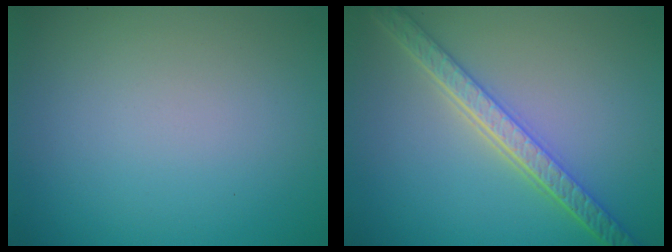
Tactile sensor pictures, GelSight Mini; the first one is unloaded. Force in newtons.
{"total": 5.1, "press": 4.2, "slide": 2.9}